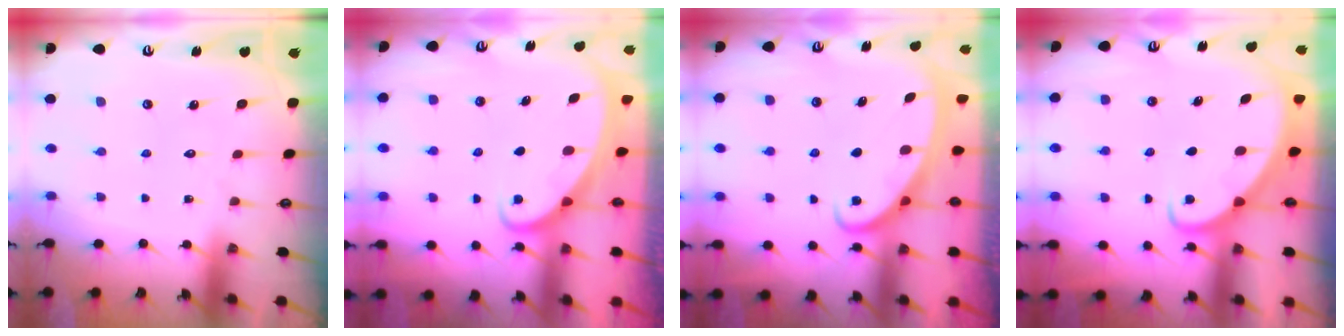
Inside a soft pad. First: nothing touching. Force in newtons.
{"total": 1.9, "press": 1.9, "slide": 0.2}
{"total": 2.5, "press": 2.5, "slide": 0.4}
{"total": 2.0, "press": 2.0, "slide": 0.3}